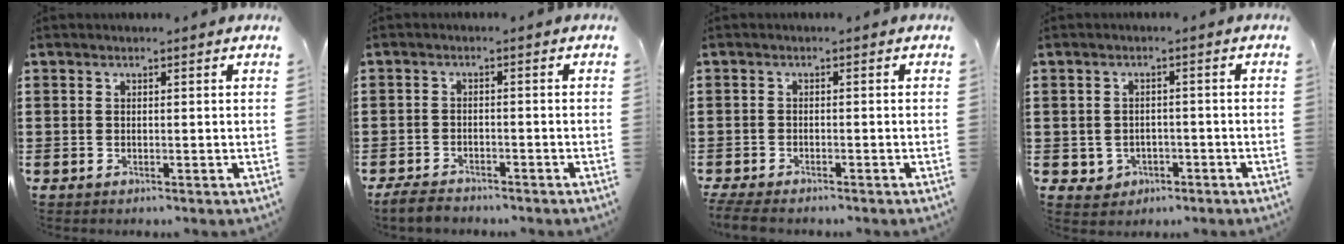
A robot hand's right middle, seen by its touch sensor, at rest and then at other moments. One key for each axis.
{"total": 2.6, "fx": -2.4, "fy": 0.6, "fz": 0.5, "tx": -0.019, "ty": 0.001, "tz": -0.054}
{"total": 1.8, "fx": -1.8, "fy": 0.2, "fz": 0.5, "tx": -0.018, "ty": -0.001, "tz": -0.039}
{"total": 1.8, "fx": -0.8, "fy": 1.6, "fz": 0.3, "tx": -0.014, "ty": 0.001, "tz": -0.021}